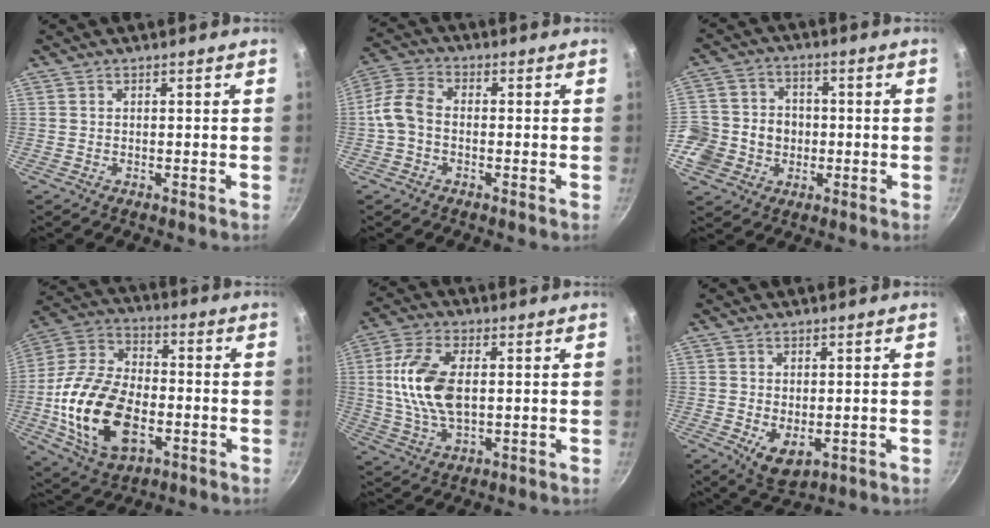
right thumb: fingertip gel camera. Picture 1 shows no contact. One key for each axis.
{"total": 7.1, "fx": -0.9, "fy": 4.9, "fz": 5.0, "tx": -0.102, "ty": 0.023, "tz": -0.030}
{"total": 12.6, "fx": -2.6, "fy": 11.2, "fz": 5.2, "tx": -0.076, "ty": 0.025, "tz": -0.042}
{"total": 21.0, "fx": -4.9, "fy": 12.5, "fz": 16.2, "tx": -0.299, "ty": 0.016, "tz": -0.083}
{"total": 13.2, "fx": 1.4, "fy": 7.0, "fz": 11.2, "tx": -0.234, "ty": 0.001, "tz": 0.029}
{"total": 5.5, "fx": -1.2, "fy": 3.2, "fz": 4.3, "tx": -0.067, "ty": -0.010, "tz": -0.006}